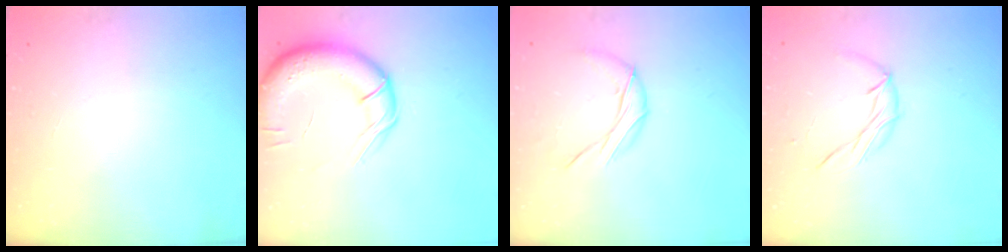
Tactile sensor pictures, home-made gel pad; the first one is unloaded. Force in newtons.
{"total": 15.4, "press": 14.9, "slide": 4.0}
{"total": 7.8, "press": 7.8, "slide": 0.1}
{"total": 6.8, "press": 6.8, "slide": 0.7}